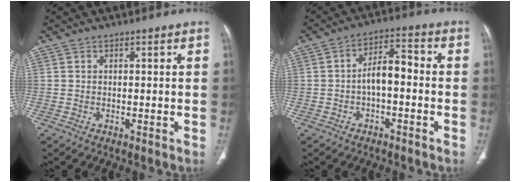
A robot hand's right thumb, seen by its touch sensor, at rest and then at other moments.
{"total": 6.3, "force": [-1.2, 3.1, 5.4], "torque": [-0.085, 0.036, -0.027]}